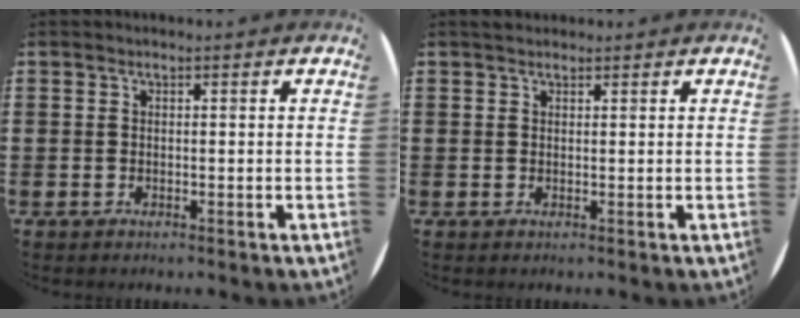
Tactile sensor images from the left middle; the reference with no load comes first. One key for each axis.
{"total": 0.8, "fx": 0.8, "fy": 0.3, "fz": 0.1, "tx": 0.005, "ty": -0.001, "tz": 0.013}